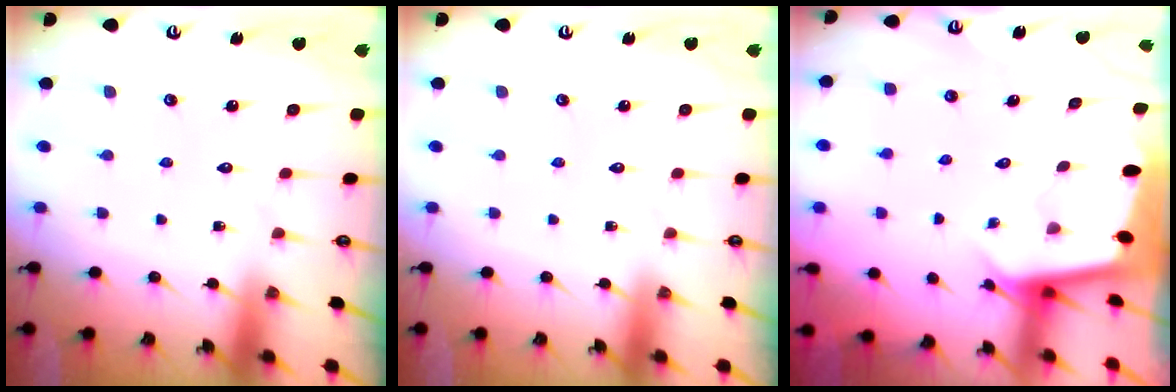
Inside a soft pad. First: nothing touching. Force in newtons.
{"total": 0.0}
{"total": 2.5, "press": 2.5, "slide": 0.0}